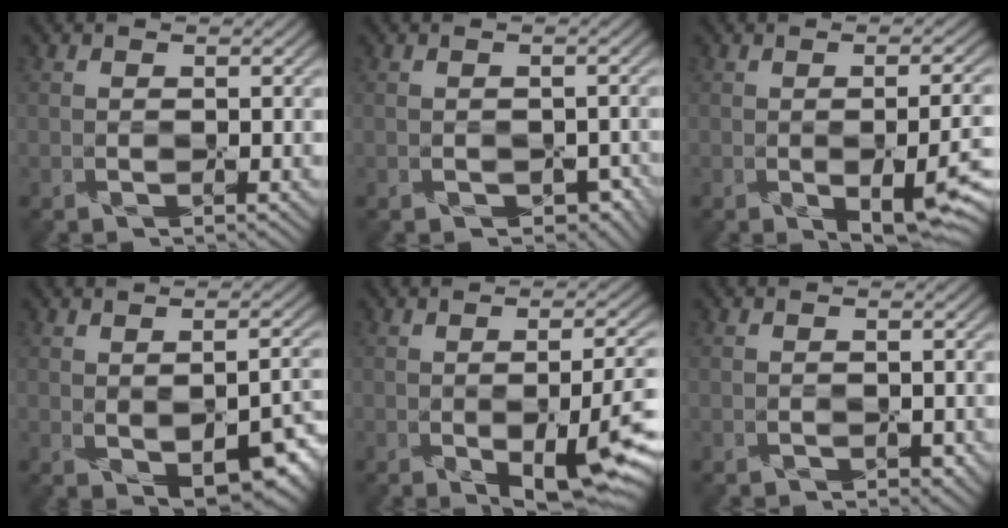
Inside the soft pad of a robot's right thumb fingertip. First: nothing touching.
{"total": 2.8, "force": [-1.4, 1.9, 1.4], "torque": [-0.021, -0.012, -0.011]}
{"total": 8.1, "force": [-1.9, 3.3, 7.2], "torque": [-0.098, -0.024, -0.001]}
{"total": 8.4, "force": [-2.2, 4.0, 7.1], "torque": [-0.101, -0.014, -0.015]}
{"total": 10.0, "force": [-2.2, 3.7, 9.0], "torque": [-0.126, -0.025, -0.012]}
{"total": 0.8, "force": [-0.6, 0.5, 0.3], "torque": [-0.006, -0.005, -0.007]}